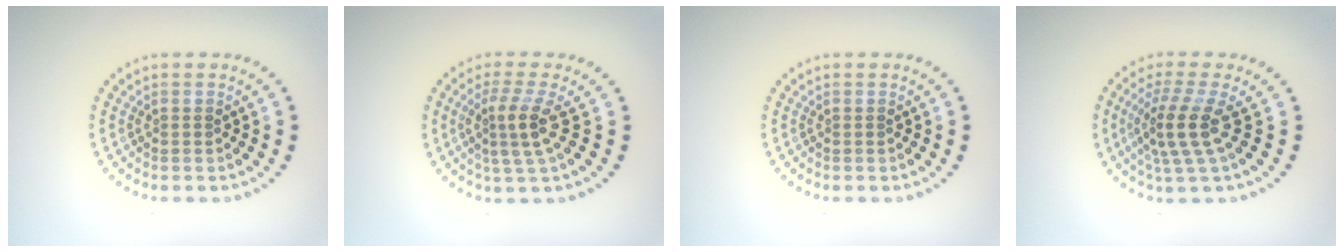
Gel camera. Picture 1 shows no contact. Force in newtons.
{"total": 2.9, "press": 2.3, "slide": 1.9}
{"total": 0.0}
{"total": 3.9, "press": 2.9, "slide": 2.6}